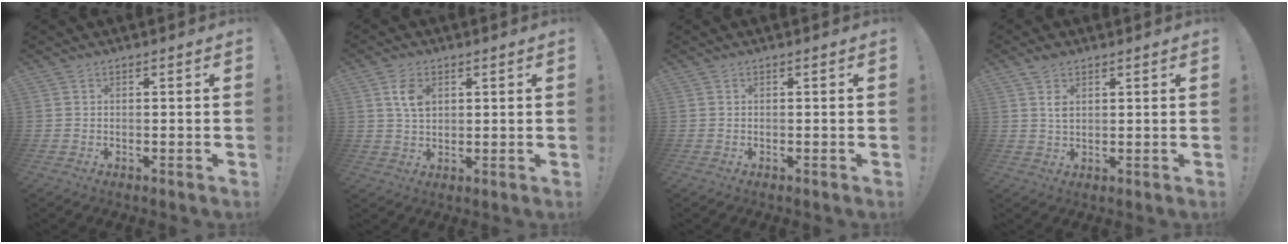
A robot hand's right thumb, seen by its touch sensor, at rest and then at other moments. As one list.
[{"total": 6.7, "force": [2.6, 4.4, 4.3], "torque": [-0.067, -0.003, 0.048]}, {"total": 0.0}, {"total": 3.6, "force": [1.9, 2.0, 2.3], "torque": [-0.033, -0.010, 0.033]}]